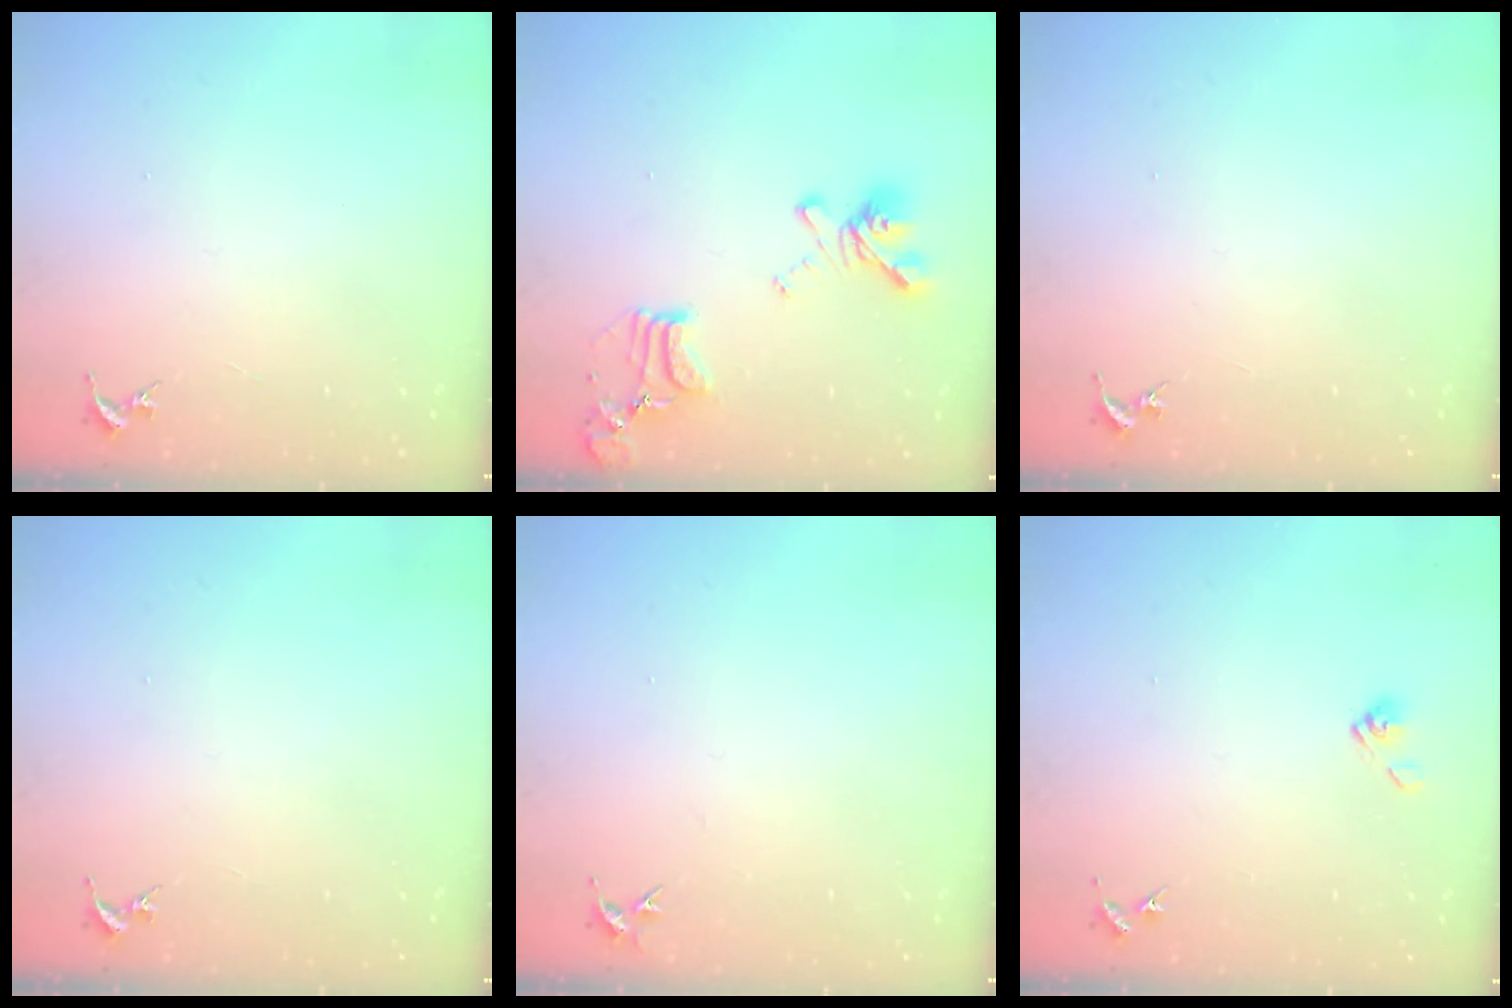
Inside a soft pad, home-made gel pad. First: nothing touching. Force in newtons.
{"total": 16.9, "press": 16.8, "slide": 1.2}
{"total": 0.0}
{"total": 0.0}
{"total": 3.6, "press": 3.5, "slide": 0.4}
{"total": 4.7, "press": 4.2, "slide": 2.2}